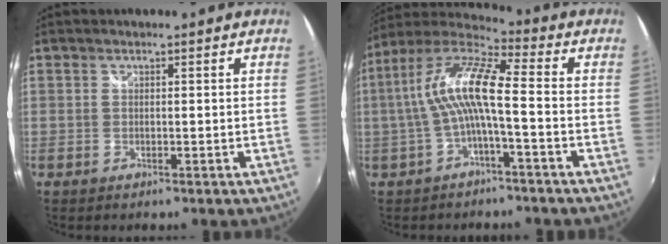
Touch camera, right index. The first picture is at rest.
{"total": 11.2, "force": [-1.1, 1.7, 11.0], "torque": [-0.221, 0.017, -0.023]}